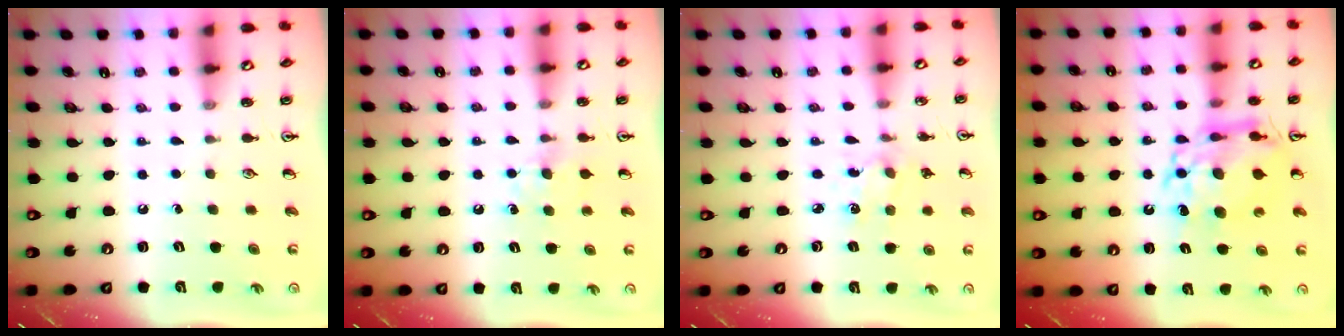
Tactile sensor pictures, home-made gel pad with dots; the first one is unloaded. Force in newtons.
{"total": 6.1, "press": 6.0, "slide": 0.8}
{"total": 2.1, "press": 2.0, "slide": 0.7}
{"total": 13.8, "press": 13.8, "slide": 1.4}